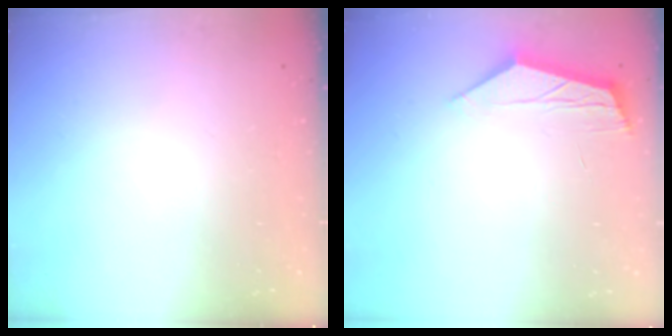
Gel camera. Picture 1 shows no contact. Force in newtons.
{"total": 6.5, "press": 6.5, "slide": 0.3}